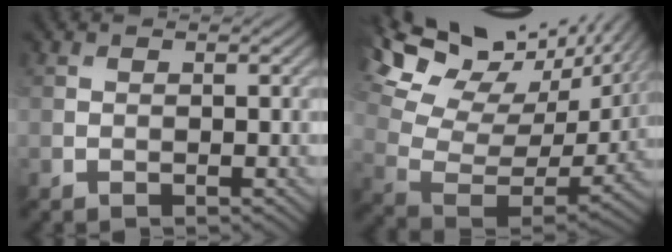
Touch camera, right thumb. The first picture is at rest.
{"total": 18.7, "force": [13.1, 8.0, 10.7], "torque": [-0.233, 0.034, 0.216]}